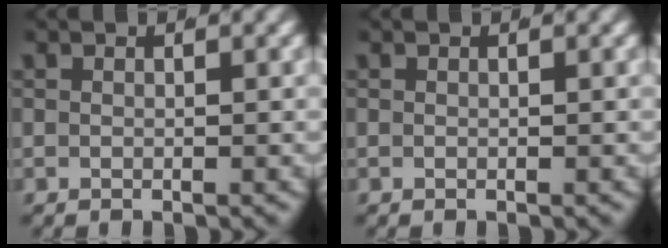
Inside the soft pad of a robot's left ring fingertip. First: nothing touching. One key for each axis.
{"total": 0.0}